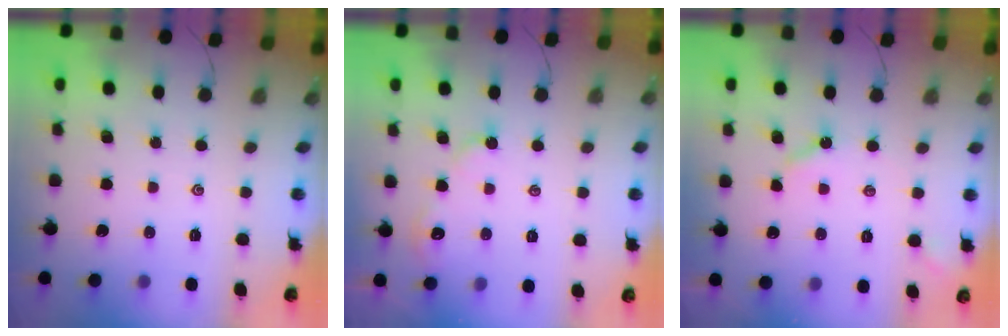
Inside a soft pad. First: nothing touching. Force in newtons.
{"total": 4.2, "press": 4.2, "slide": 0.4}
{"total": 3.9, "press": 3.9, "slide": 0.4}